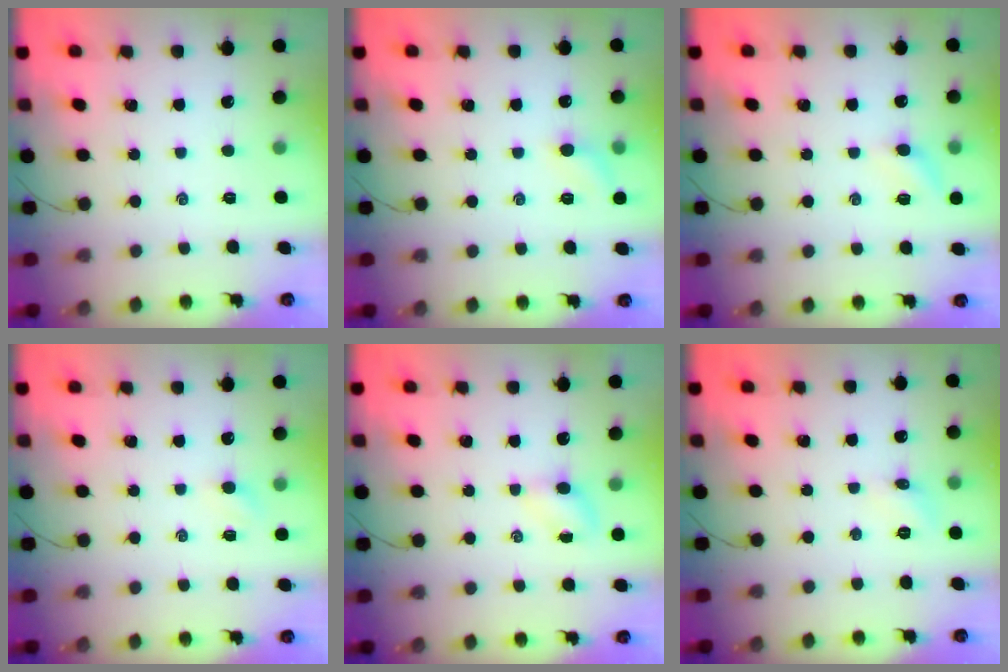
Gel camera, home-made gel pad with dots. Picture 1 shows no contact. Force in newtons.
{"total": 6.7, "press": 6.4, "slide": 2.0}
{"total": 5.8, "press": 5.6, "slide": 1.5}
{"total": 3.1, "press": 3.0, "slide": 0.9}
{"total": 3.5, "press": 3.3, "slide": 1.2}
{"total": 5.1, "press": 4.8, "slide": 1.6}